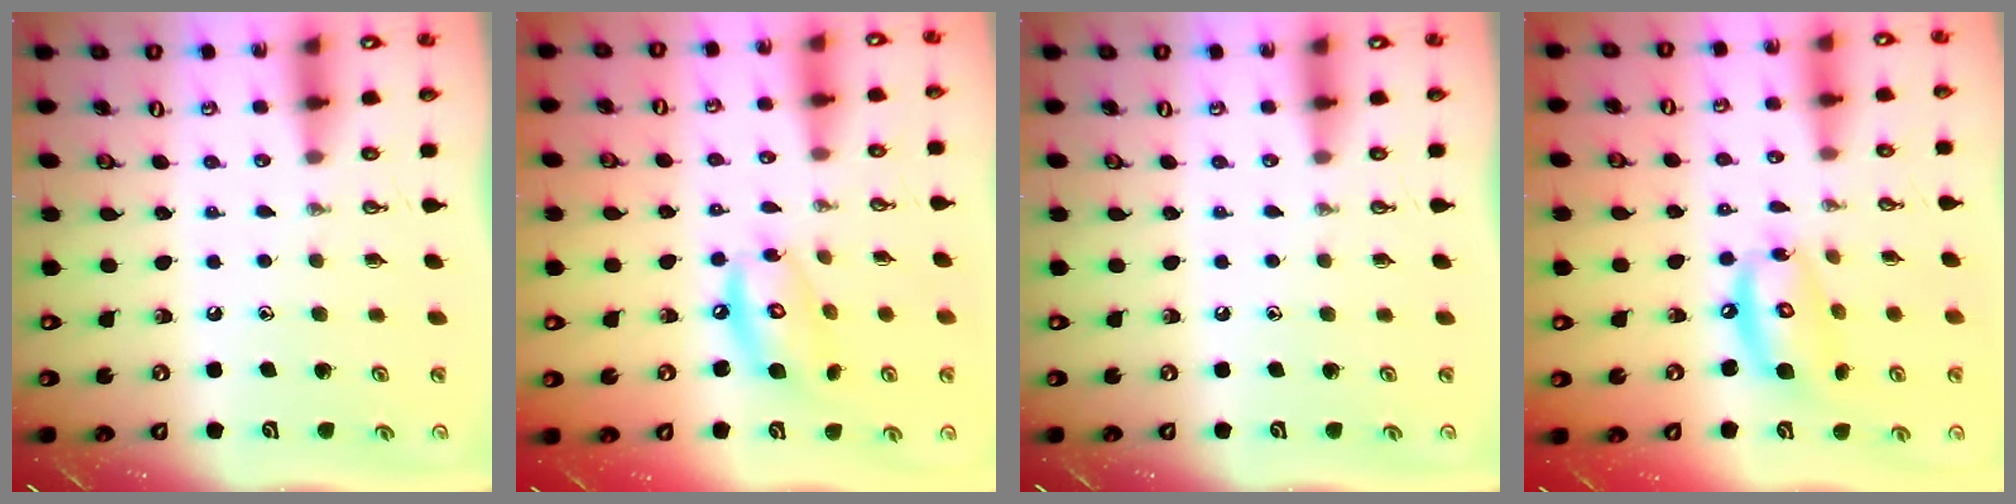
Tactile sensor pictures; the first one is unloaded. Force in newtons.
{"total": 11.0, "press": 11.0, "slide": 0.7}
{"total": 0.0}
{"total": 13.8, "press": 13.7, "slide": 1.4}